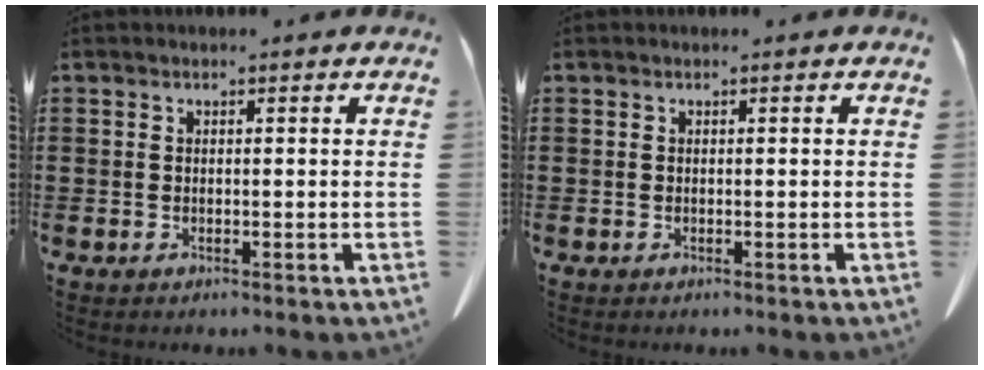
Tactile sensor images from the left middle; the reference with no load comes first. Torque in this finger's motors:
{"motor_torque": [0.00, 0.00, 0.00, 0.00]}